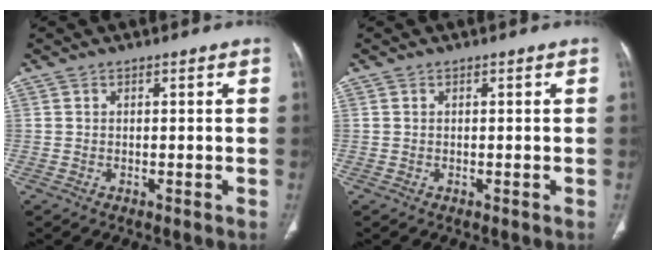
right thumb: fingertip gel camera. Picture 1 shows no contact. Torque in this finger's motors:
{"motor_torque": [0.55, -0.30, 0.12, -0.69, 0.00]}